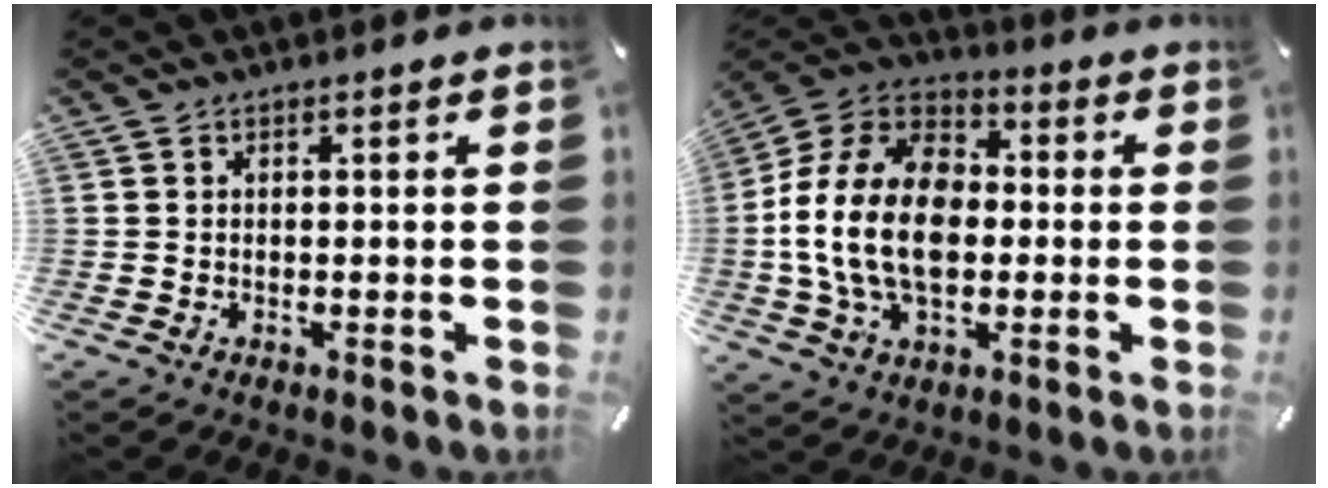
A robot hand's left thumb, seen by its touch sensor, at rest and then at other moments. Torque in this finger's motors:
{"motor_torque": [1.21, 2.89, 1.67, -0.78, 0.38]}